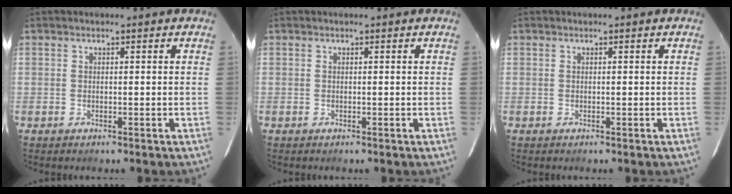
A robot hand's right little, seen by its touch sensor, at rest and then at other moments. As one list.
[{"total": 0.0}, {"total": 0.0}]